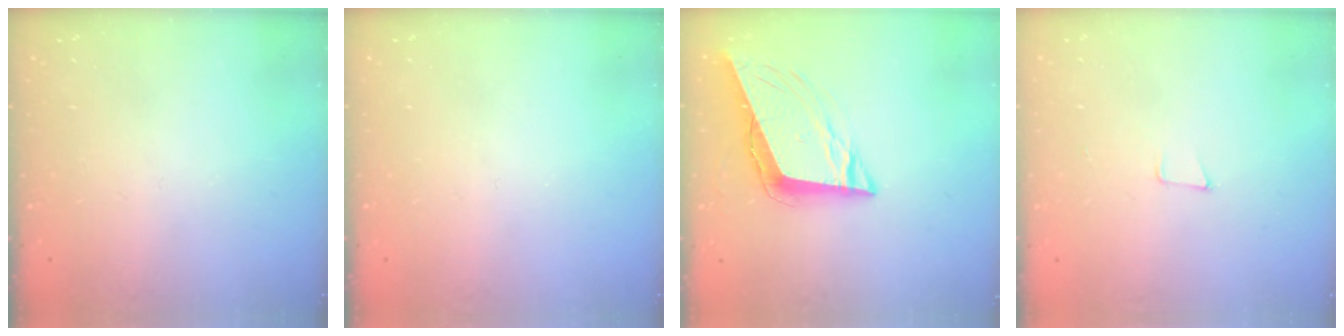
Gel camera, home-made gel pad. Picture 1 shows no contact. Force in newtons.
{"total": 0.0}
{"total": 10.9, "press": 10.3, "slide": 3.4}
{"total": 4.6, "press": 3.6, "slide": 2.9}